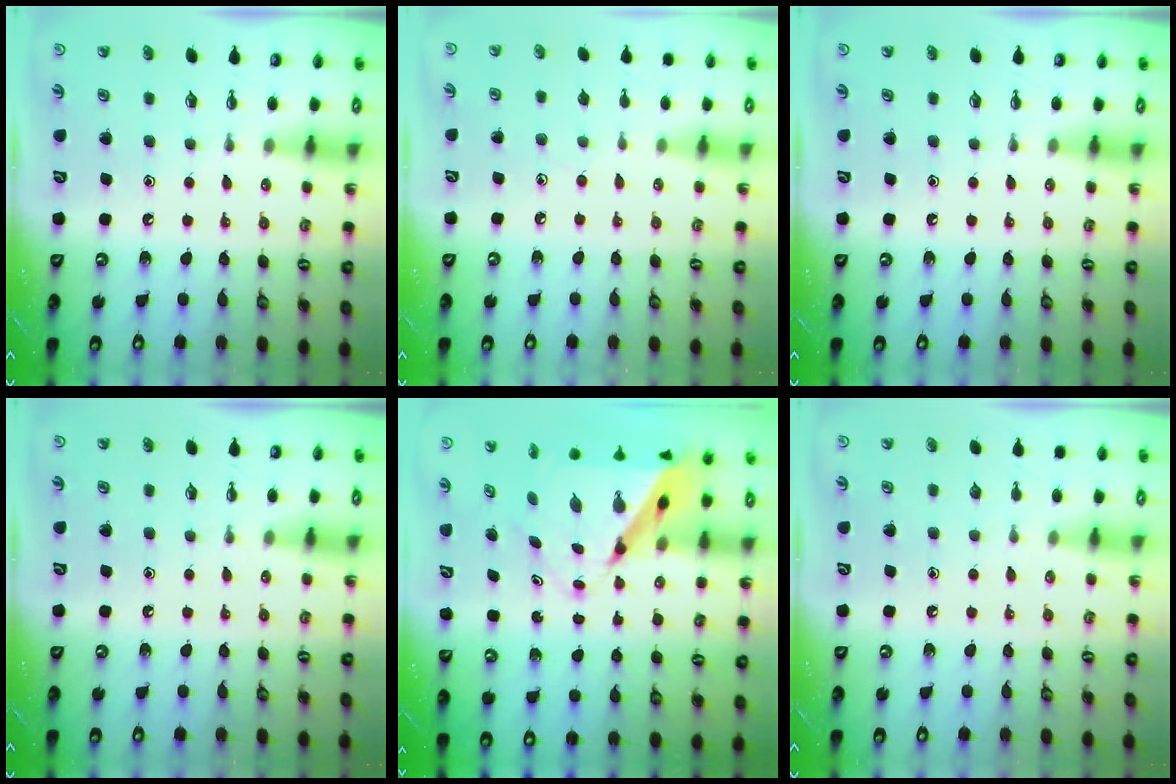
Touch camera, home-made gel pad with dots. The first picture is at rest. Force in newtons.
{"total": 3.6, "press": 3.5, "slide": 0.4}
{"total": 0.0}
{"total": 0.0}
{"total": 9.9, "press": 9.9, "slide": 0.7}
{"total": 0.0}